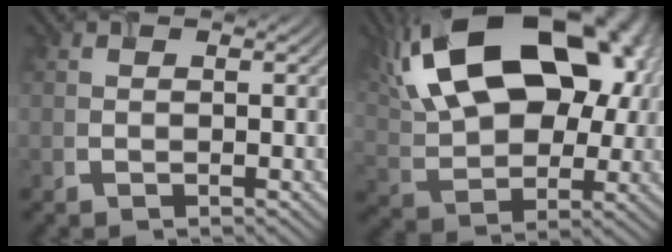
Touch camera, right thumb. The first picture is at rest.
{"total": 21.4, "force": [7.7, 13.0, 15.1], "torque": [-0.299, 0.048, 0.139]}